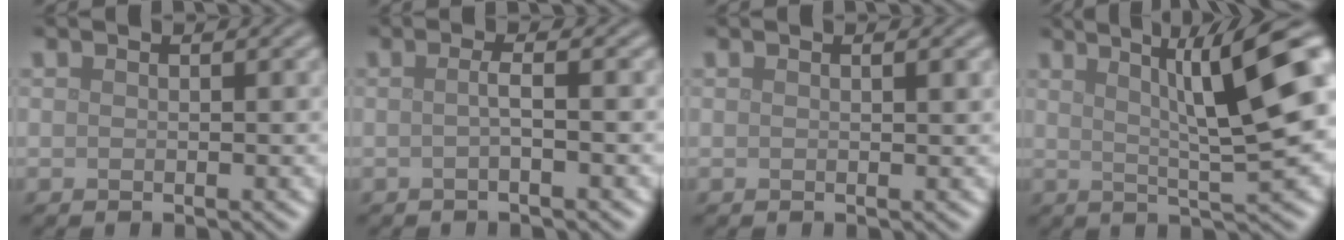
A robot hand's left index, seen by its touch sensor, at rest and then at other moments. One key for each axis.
{"total": 1.5, "fx": -0.2, "fy": 0.4, "fz": 1.5, "tx": -0.021, "ty": 0.000, "tz": -0.008}
{"total": 0.5, "fx": 0.2, "fy": 0.1, "fz": 0.5, "tx": -0.006, "ty": 0.001, "tz": 0.004}
{"total": 10.7, "fx": 3.3, "fy": 2.4, "fz": 9.9, "tx": -0.111, "ty": 0.029, "tz": 0.049}